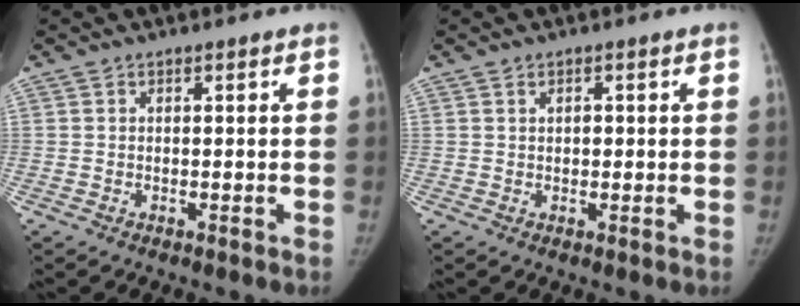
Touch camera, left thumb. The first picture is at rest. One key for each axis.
{"total": 1.4, "fx": 0.5, "fy": 1.0, "fz": 0.8, "tx": -0.008, "ty": -0.001, "tz": 0.008}